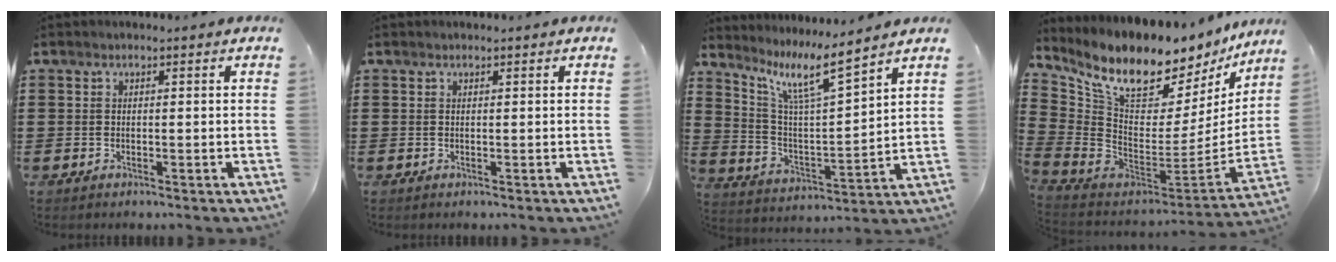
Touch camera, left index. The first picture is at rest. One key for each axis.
{"total": 0.0}
{"total": 9.7, "fx": 7.0, "fy": 1.0, "fz": 6.7, "tx": -0.144, "ty": -0.031, "tz": 0.117}
{"total": 10.5, "fx": 8.3, "fy": 3.8, "fz": 5.4, "tx": -0.126, "ty": -0.080, "tz": 0.140}